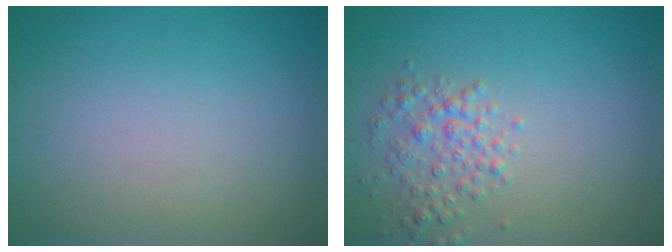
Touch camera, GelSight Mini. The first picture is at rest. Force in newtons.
{"total": 2.8, "press": 2.8, "slide": 0.1}